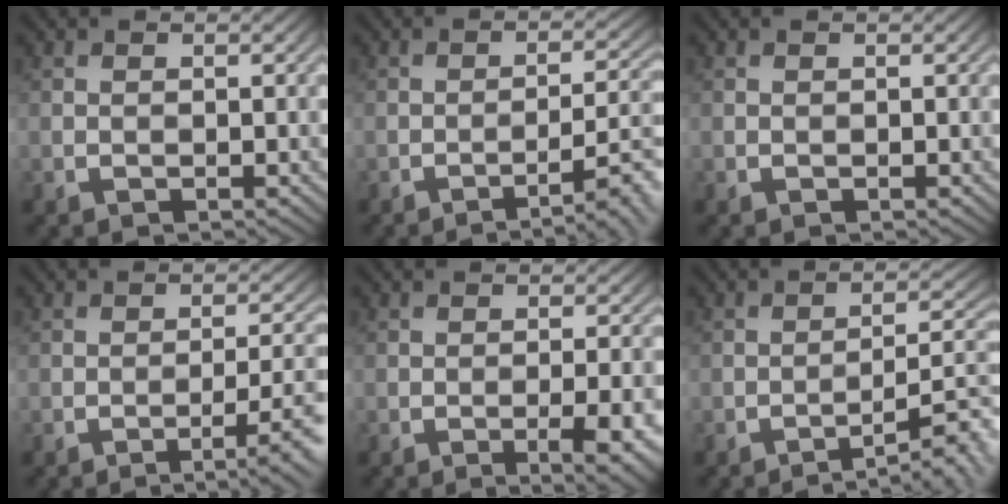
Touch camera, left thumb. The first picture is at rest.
{"total": 7.0, "force": [-3.9, 1.6, 5.6], "torque": [-0.081, 0.006, -0.056]}
{"total": 0.0}
{"total": 5.8, "force": [-2.5, 1.3, 5.0], "torque": [-0.077, 0.000, -0.034]}
{"total": 5.6, "force": [-2.3, 1.1, 5.0], "torque": [-0.075, 0.004, -0.025]}
{"total": 9.0, "force": [-5.6, 2.1, 6.8], "torque": [-0.097, 0.013, -0.080]}